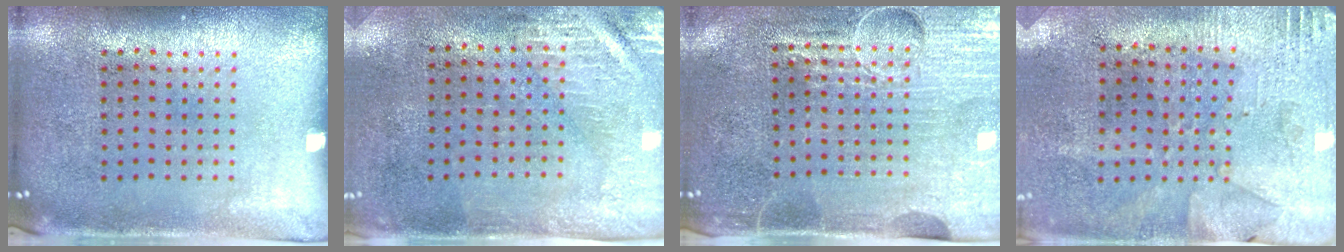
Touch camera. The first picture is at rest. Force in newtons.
{"total": 2.9, "press": 2.5, "slide": 1.5}
{"total": 4.4, "press": 4.0, "slide": 1.8}
{"total": 2.7, "press": 2.3, "slide": 1.5}